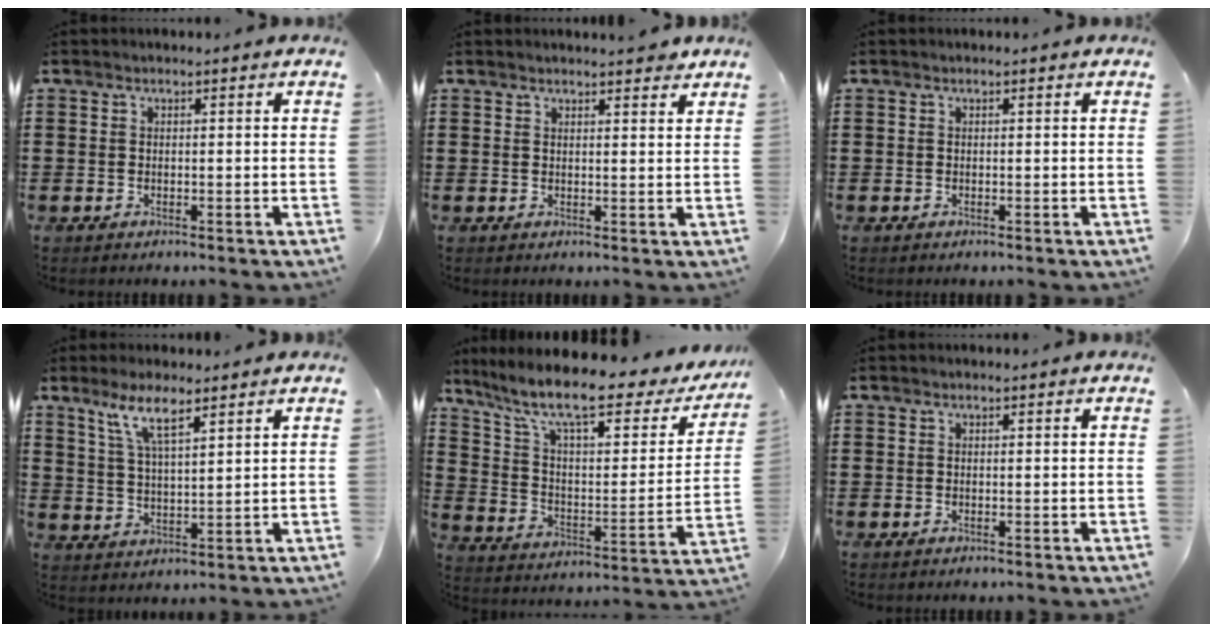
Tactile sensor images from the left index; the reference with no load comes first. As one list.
[{"total": 2.2, "force": [2.1, 0.3, 0.7], "torque": [-0.011, -0.001, 0.038]}, {"total": 0.0}, {"total": 6.7, "force": [4.4, 1.5, 4.8], "torque": [-0.107, 0.001, 0.076]}, {"total": 11.8, "force": [8.7, 2.1, 7.6], "torque": [-0.175, -0.053, 0.144]}, {"total": 0.0}]